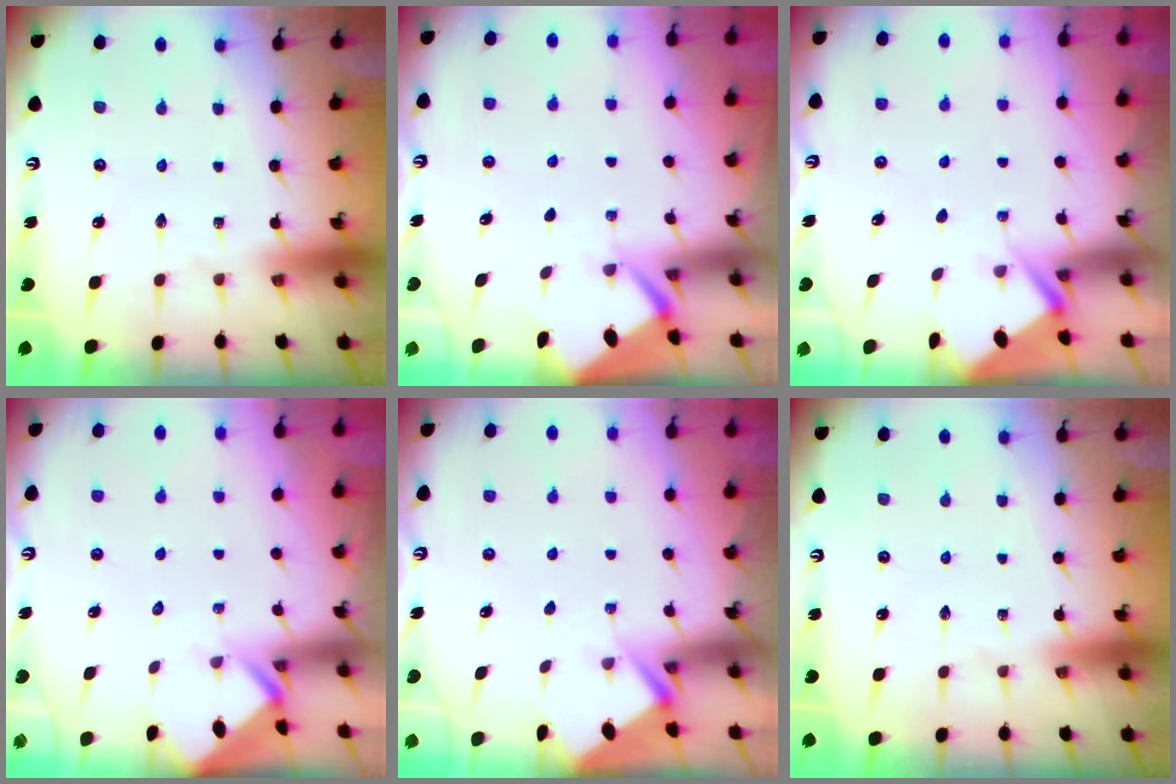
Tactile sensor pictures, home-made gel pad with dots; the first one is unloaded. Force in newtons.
{"total": 2.5, "press": 2.5, "slide": 0.3}
{"total": 2.9, "press": 2.9, "slide": 0.4}
{"total": 2.8, "press": 2.8, "slide": 0.2}
{"total": 2.9, "press": 2.9, "slide": 0.3}
{"total": 0.0}